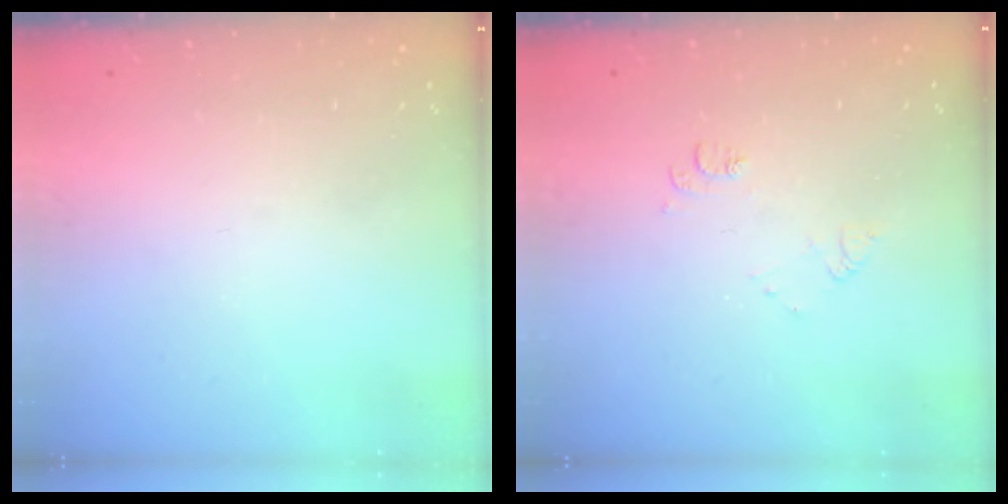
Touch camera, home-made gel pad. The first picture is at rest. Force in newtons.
{"total": 6.9, "press": 6.8, "slide": 0.8}